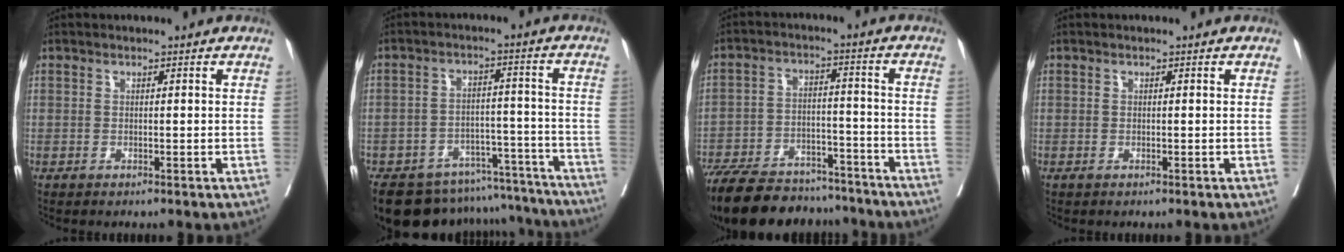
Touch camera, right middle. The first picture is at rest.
{"total": 18.5, "force": [-16.6, 6.9, 4.4], "torque": [-0.067, 0.031, -0.219]}
{"total": 20.1, "force": [-17.3, 7.0, 7.5], "torque": [-0.167, -0.008, -0.260]}
{"total": 0.0}